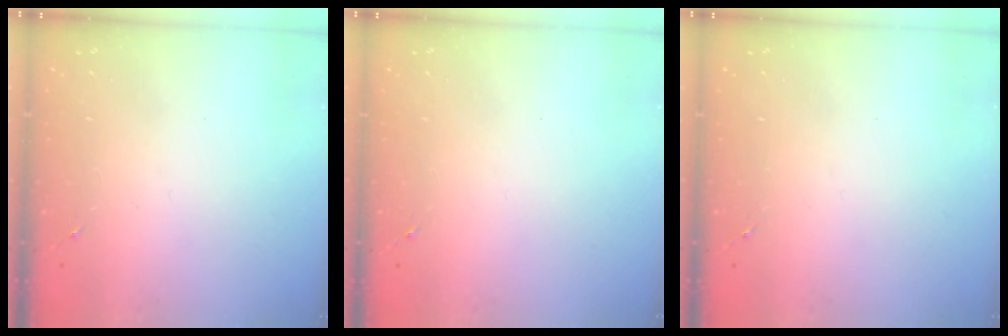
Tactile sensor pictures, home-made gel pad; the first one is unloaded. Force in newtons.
{"total": 0.0}
{"total": 0.0}